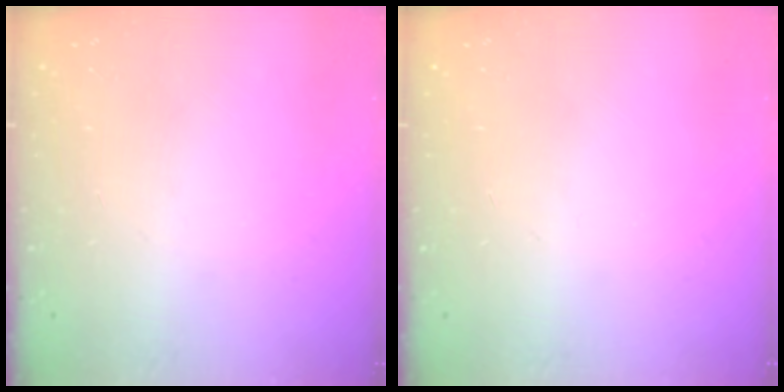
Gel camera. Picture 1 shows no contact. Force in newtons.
{"total": 0.0}